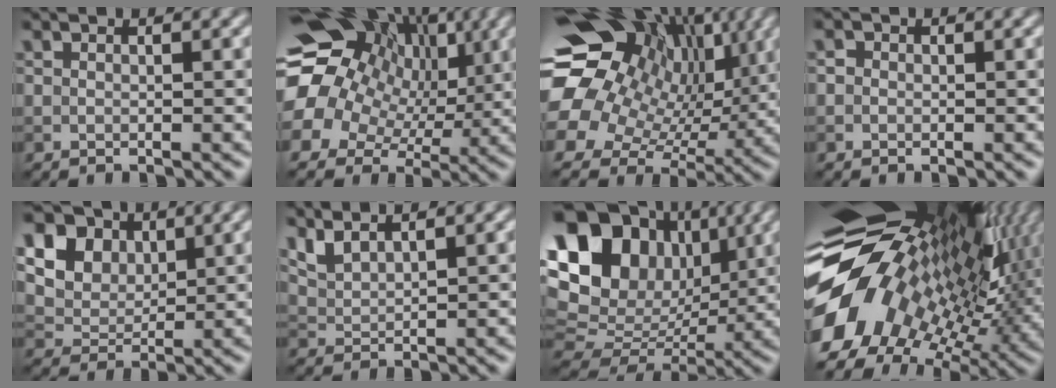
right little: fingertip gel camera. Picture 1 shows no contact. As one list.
[{"total": 17.5, "force": [3.1, 14.7, 9.0], "torque": [-0.184, 0.033, 0.030]}, {"total": 18.2, "force": [4.8, 14.6, 9.7], "torque": [-0.217, 0.055, 0.074]}, {"total": 1.1, "force": [0.2, 1.0, 0.3], "torque": [0.000, -0.005, -0.009]}, {"total": 15.2, "force": [7.7, 11.2, 6.7], "torque": [-0.181, 0.034, 0.133]}, {"total": 2.7, "force": [2.2, 0.9, 1.1], "torque": [-0.033, 0.003, 0.053]}, {"total": 20.2, "force": [6.4, 15.8, 10.8], "torque": [-0.244, 0.053, 0.117]}, {"total": 17.2, "force": [0.8, 10.9, 13.3], "torque": [-0.258, -0.025, 0.030]}]